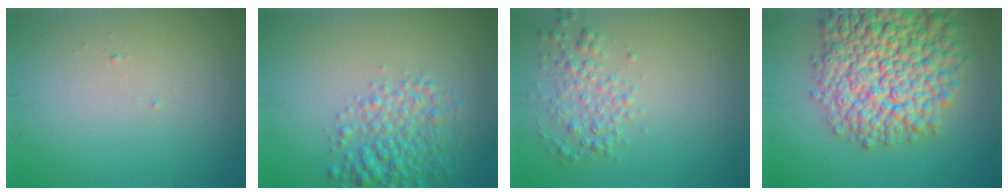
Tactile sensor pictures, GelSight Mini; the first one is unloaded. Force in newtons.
{"total": 4.4, "press": 4.4, "slide": 0.2}
{"total": 2.5, "press": 2.5, "slide": 0.1}
{"total": 12.8, "press": 12.8, "slide": 0.5}